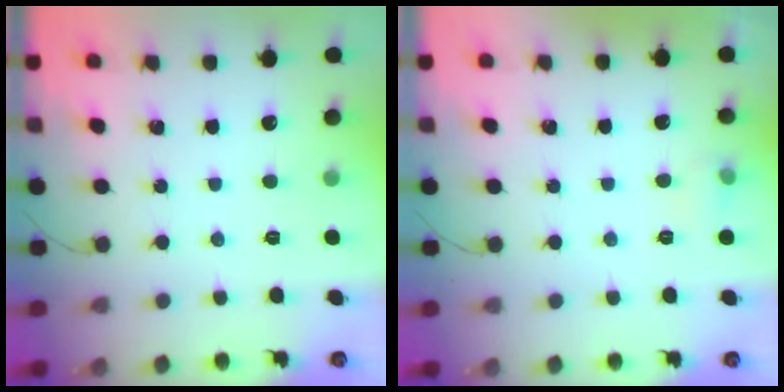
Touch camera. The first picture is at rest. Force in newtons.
{"total": 4.5, "press": 4.2, "slide": 1.6}